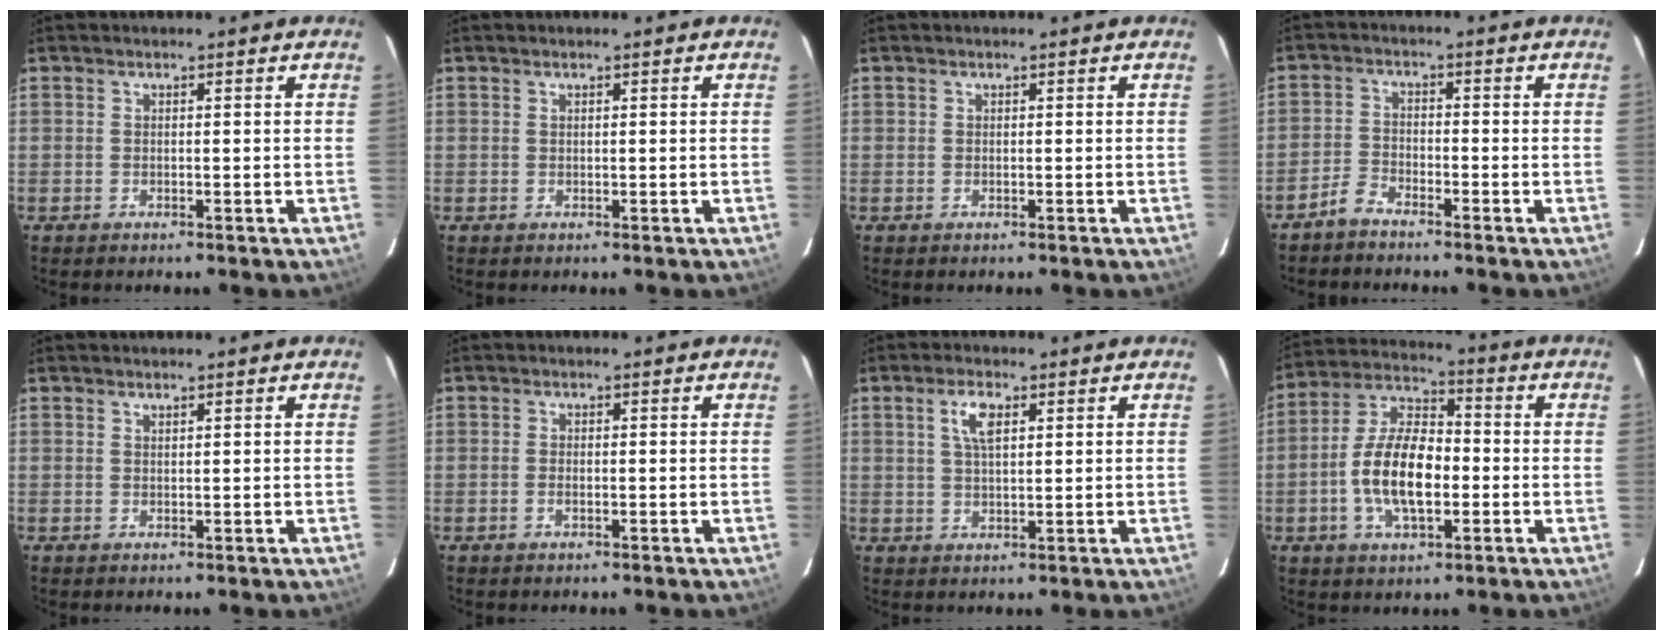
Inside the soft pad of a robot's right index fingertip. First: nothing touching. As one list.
[{"total": 0.0}, {"total": 0.0}, {"total": 3.2, "force": [-2.8, 1.0, 0.9], "torque": [-0.031, 0.008, -0.060]}, {"total": 0.5, "force": [0.5, 0.1, 0.1], "torque": [-0.002, 0.002, 0.011]}, {"total": 1.0, "force": [-0.5, 0.4, 0.8], "torque": [-0.018, 0.002, -0.010]}, {"total": 4.5, "force": [1.8, 1.8, 3.7], "torque": [-0.069, 0.008, 0.035]}, {"total": 12.8, "force": [-2.8, 6.0, 11.0], "torque": [-0.223, 0.013, -0.052]}]